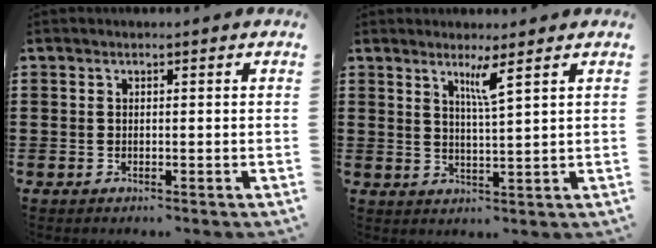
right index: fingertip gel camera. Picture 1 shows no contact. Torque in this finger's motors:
{"motor_torque": [0.30, -0.16, 0.29, 0.05]}